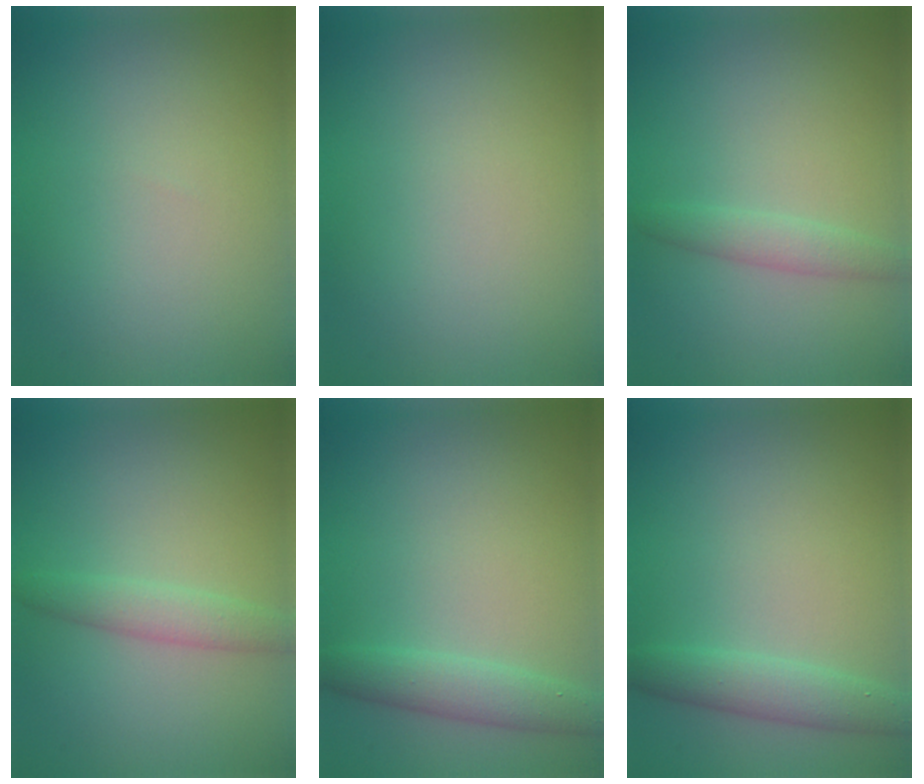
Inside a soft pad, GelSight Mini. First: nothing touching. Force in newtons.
{"total": 0.0}
{"total": 1.8, "press": 1.8, "slide": 0.1}
{"total": 2.3, "press": 2.3, "slide": 0.1}
{"total": 2.8, "press": 2.8, "slide": 0.1}
{"total": 2.8, "press": 2.8, "slide": 0.1}